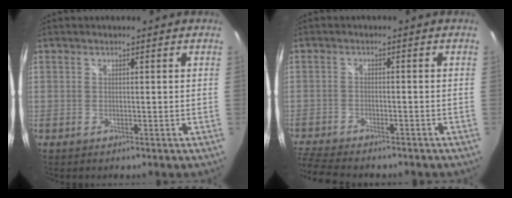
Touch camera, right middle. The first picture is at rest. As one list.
[{"total": 10.3, "force": [-8.9, 2.7, 4.3], "torque": [-0.120, -0.020, -0.154]}]